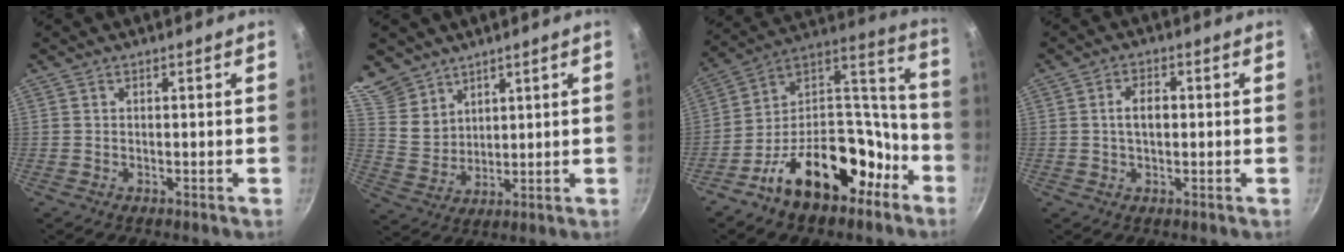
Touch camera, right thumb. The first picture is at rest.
{"total": 9.8, "force": [7.4, 6.0, 2.0], "torque": [-0.012, -0.029, 0.157]}
{"total": 23.4, "force": [-12.3, 14.1, 14.0], "torque": [-0.169, 0.118, -0.193]}
{"total": 4.3, "force": [0.2, 2.6, 3.4], "torque": [-0.050, 0.014, -0.001]}